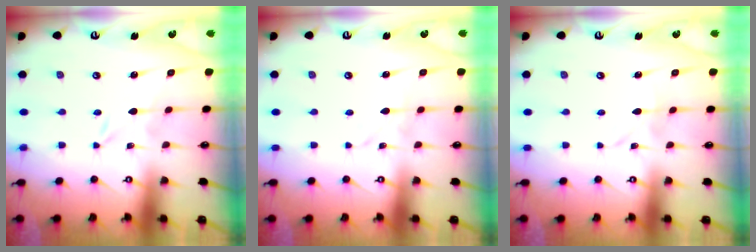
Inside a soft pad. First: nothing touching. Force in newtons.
{"total": 1.8, "press": 1.8, "slide": 0.1}
{"total": 2.2, "press": 2.2, "slide": 0.2}